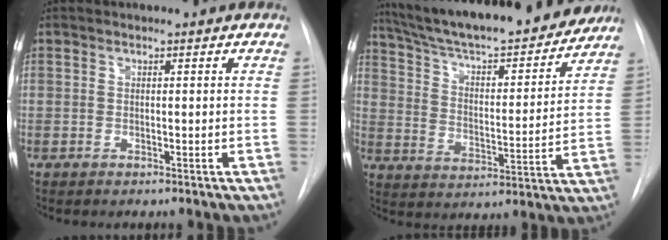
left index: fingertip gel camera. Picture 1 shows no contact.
{"total": 24.5, "force": [21.6, 4.0, 10.7], "torque": [-0.178, -0.012, 0.313]}